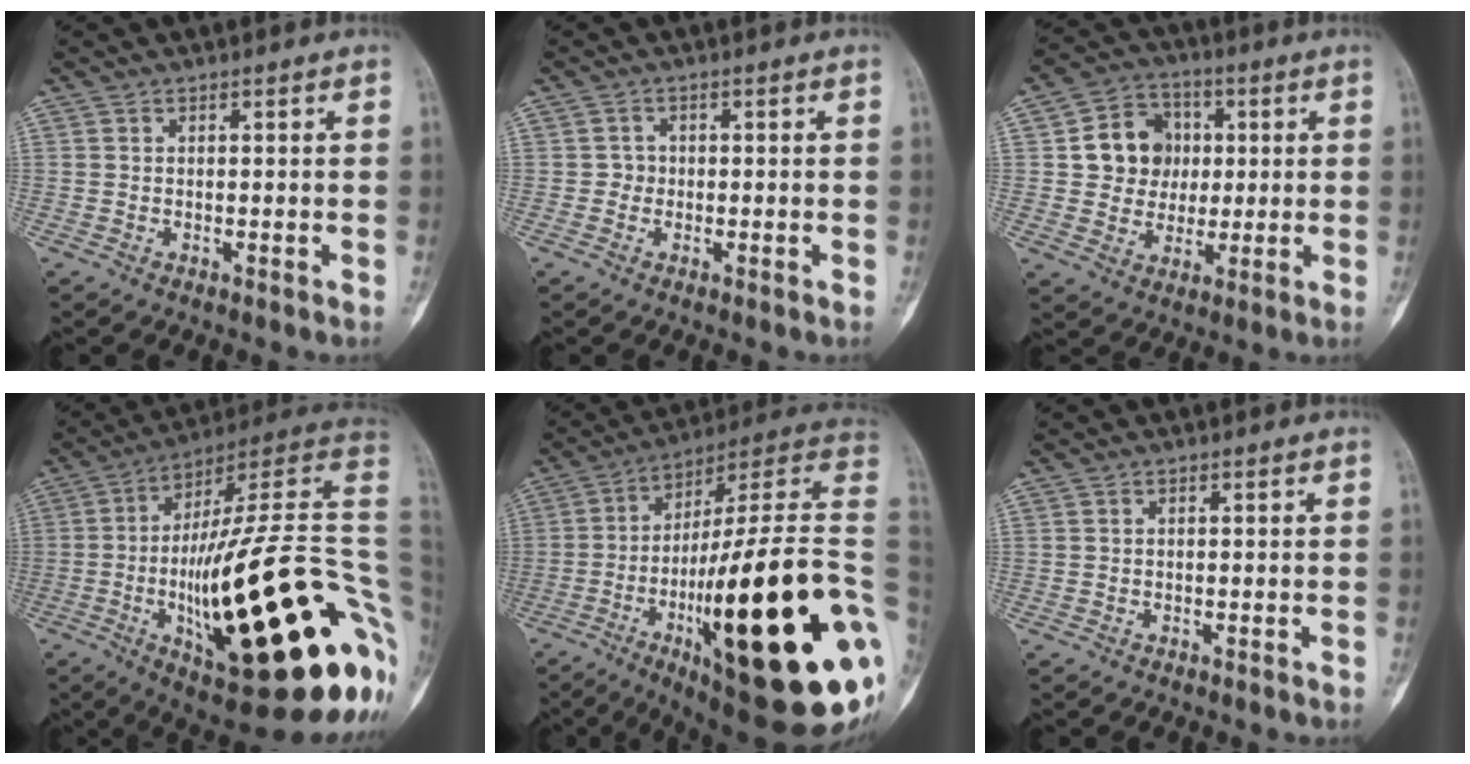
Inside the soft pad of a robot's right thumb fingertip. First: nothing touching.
{"total": 1.2, "force": [-0.4, 1.1, 0.2], "torque": [0.010, 0.006, -0.013]}
{"total": 10.9, "force": [1.7, 9.8, 4.7], "torque": [-0.029, 0.005, 0.027]}
{"total": 39.3, "force": [-6.7, 10.5, 37.2], "torque": [-0.471, 0.040, -0.099]}
{"total": 36.6, "force": [-7.5, 7.7, 35.0], "torque": [-0.474, 0.029, -0.121]}
{"total": 0.0}